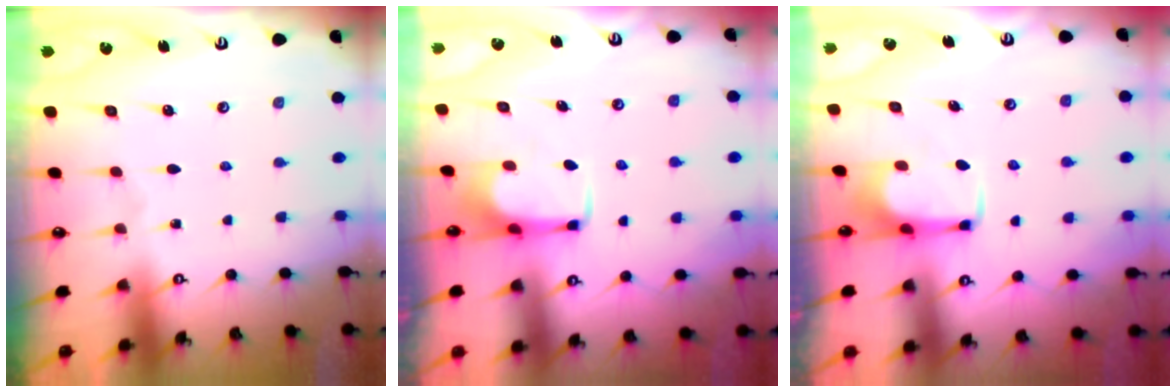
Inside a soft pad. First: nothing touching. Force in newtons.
{"total": 1.7, "press": 1.7, "slide": 0.4}
{"total": 1.7, "press": 1.7, "slide": 0.4}